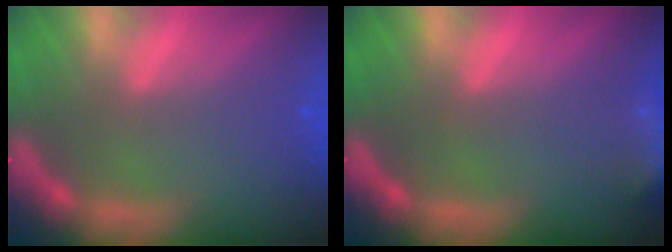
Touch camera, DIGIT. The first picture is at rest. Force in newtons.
{"total": 6.5}